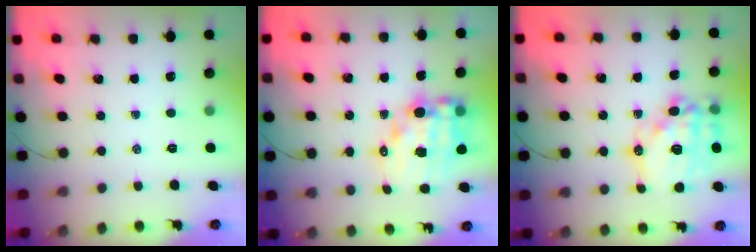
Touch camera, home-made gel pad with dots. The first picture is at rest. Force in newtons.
{"total": 14.5, "press": 14.1, "slide": 3.4}
{"total": 18.4, "press": 18.1, "slide": 3.4}